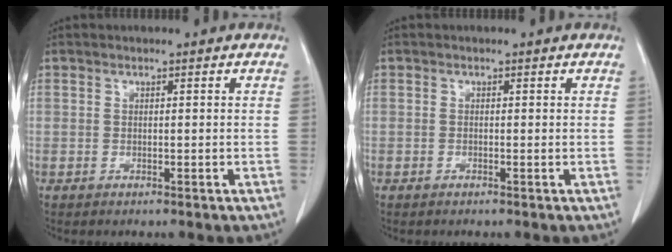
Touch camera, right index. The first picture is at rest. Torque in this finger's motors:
{"motor_torque": [-0.12, 0.13, -0.05, -0.02]}